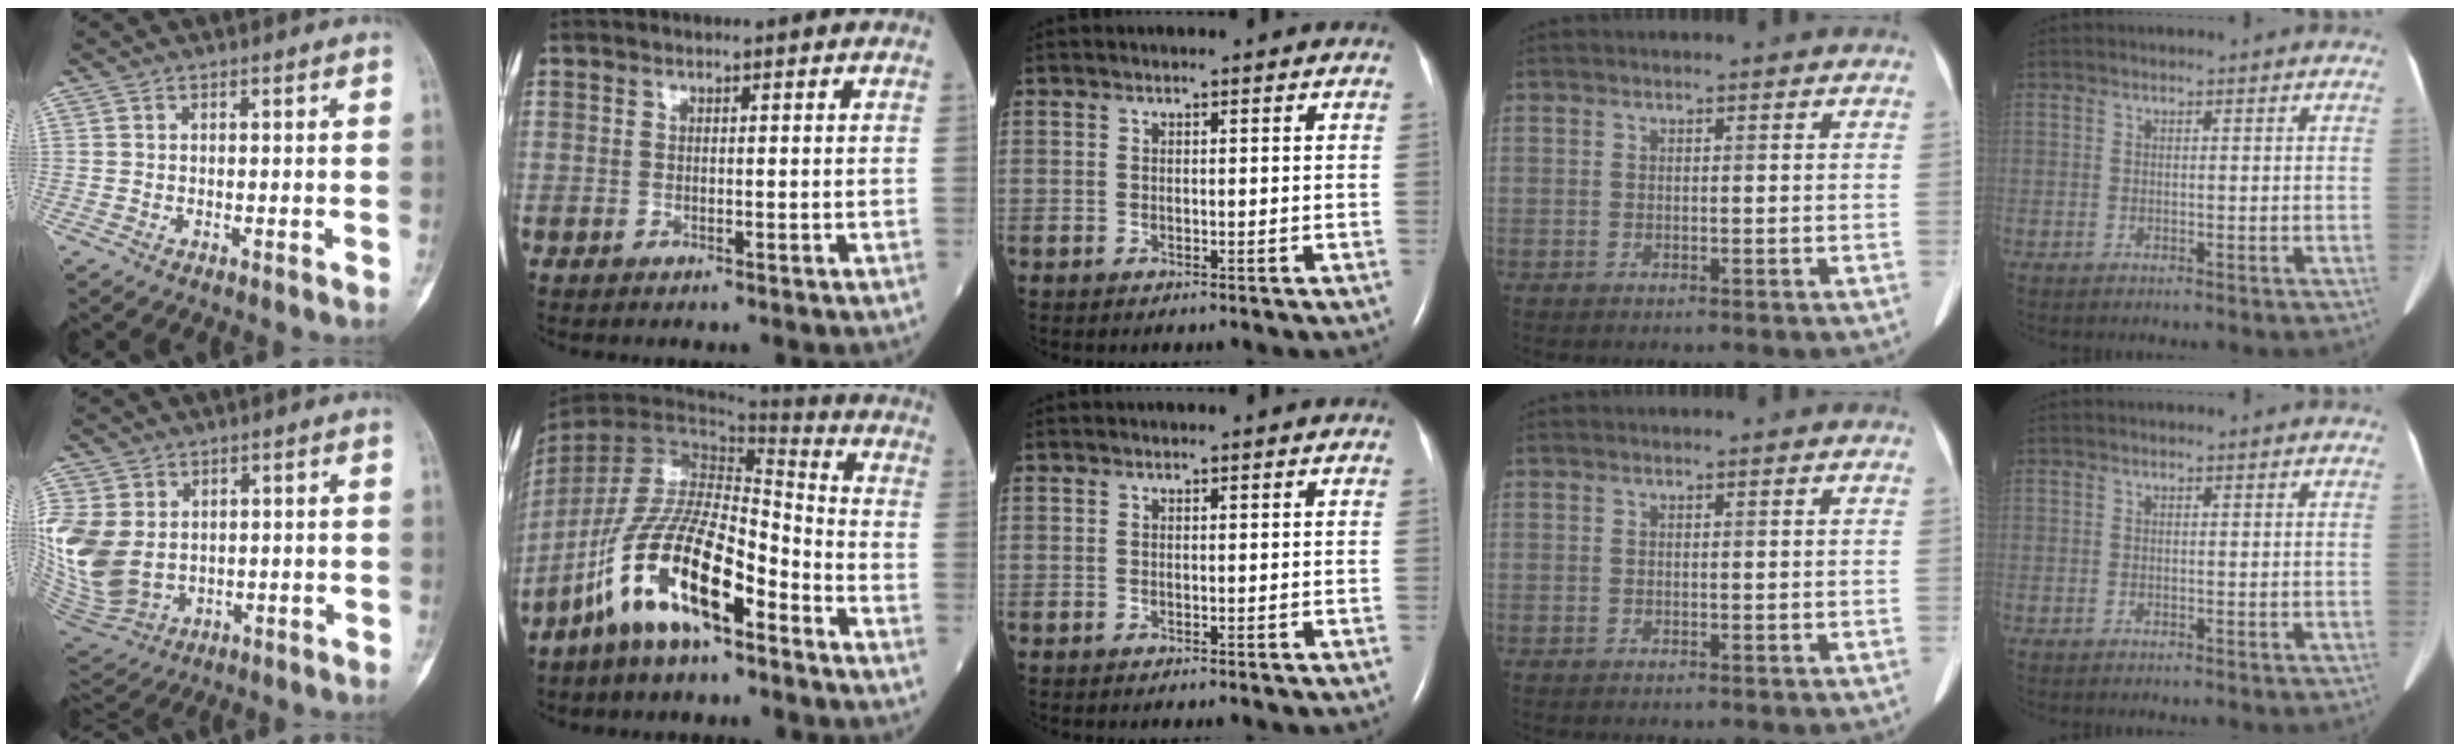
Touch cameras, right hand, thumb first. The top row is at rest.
{"thumb": {"total": 15.2, "force": [1.6, 11.7, 9.5], "torque": [-0.220, -0.009, 0.059]}, "index": {"total": 14.9, "force": [-8.7, 3.6, 11.5], "torque": [-0.230, -0.007, -0.164]}}